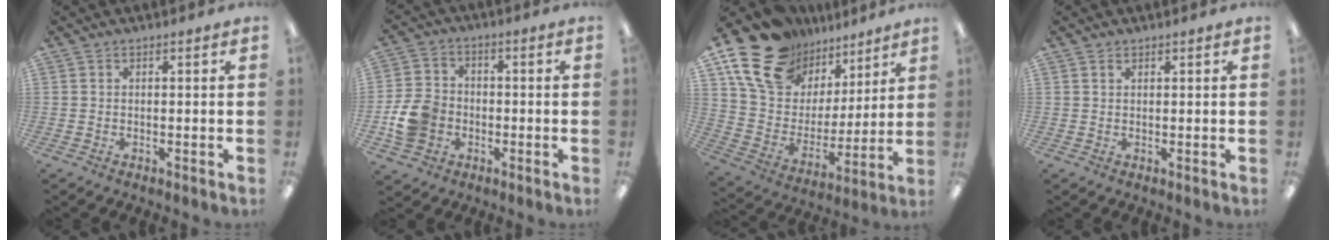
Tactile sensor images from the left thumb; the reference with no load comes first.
{"total": 9.4, "force": [-2.2, 7.8, 4.7], "torque": [-0.104, 0.020, -0.040]}
{"total": 19.3, "force": [13.3, 12.1, 7.1], "torque": [-0.150, -0.073, 0.250]}
{"total": 1.0, "force": [0.7, 0.5, 0.4], "torque": [-0.009, 0.000, 0.013]}